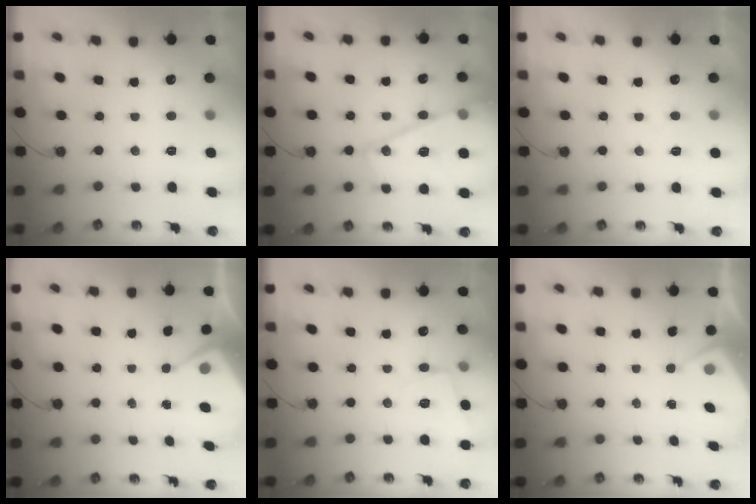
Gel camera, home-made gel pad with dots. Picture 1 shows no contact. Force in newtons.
{"total": 18.1, "press": 18.0, "slide": 1.7}
{"total": 4.3, "press": 4.3, "slide": 0.8}
{"total": 5.8, "press": 5.7, "slide": 0.7}
{"total": 5.5, "press": 5.4, "slide": 0.7}
{"total": 3.1, "press": 3.1, "slide": 0.4}